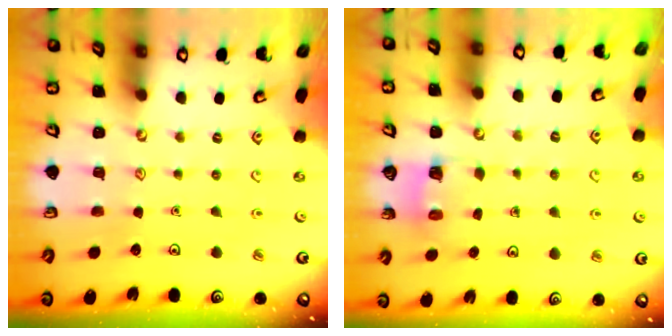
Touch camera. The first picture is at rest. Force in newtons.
{"total": 3.0, "press": 3.0, "slide": 0.2}